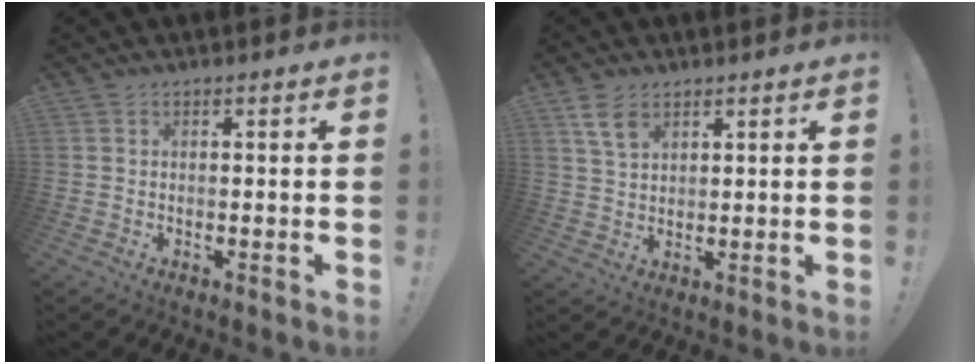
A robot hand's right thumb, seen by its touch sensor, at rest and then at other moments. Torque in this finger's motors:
{"motor_torque": [-0.16, 0.79, 0.33, 0.10, 0.00]}